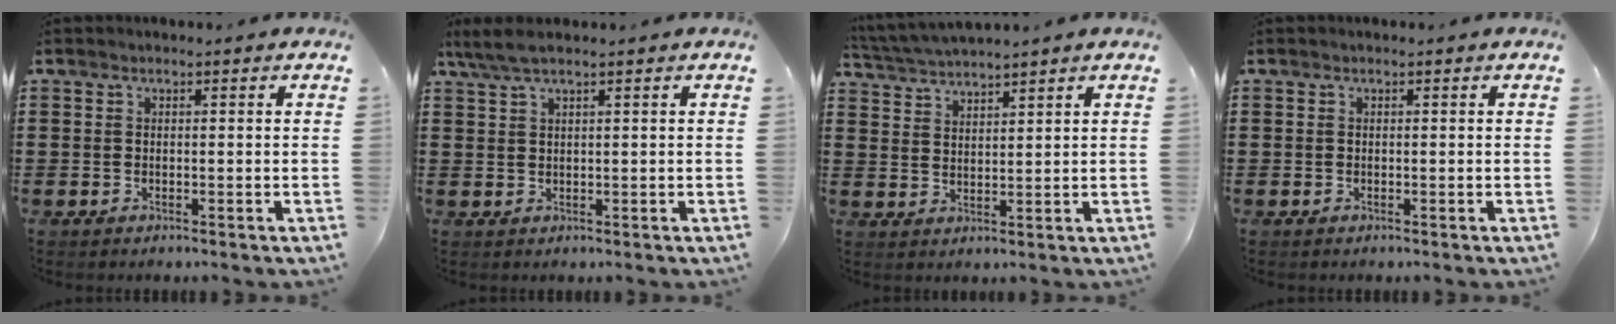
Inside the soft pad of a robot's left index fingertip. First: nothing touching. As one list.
[{"total": 3.1, "force": [1.9, 0.2, 2.5], "torque": [-0.050, 0.002, 0.035]}, {"total": 3.5, "force": [3.5, -0.3, 0.4], "torque": [-0.020, -0.011, 0.064]}, {"total": 0.0}]